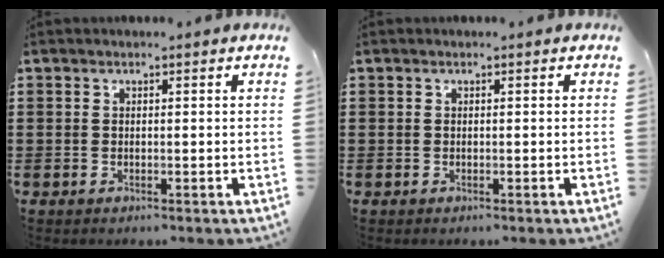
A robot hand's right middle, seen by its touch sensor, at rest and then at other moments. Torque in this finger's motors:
{"motor_torque": [0.00, 0.00, 0.00, 0.00]}